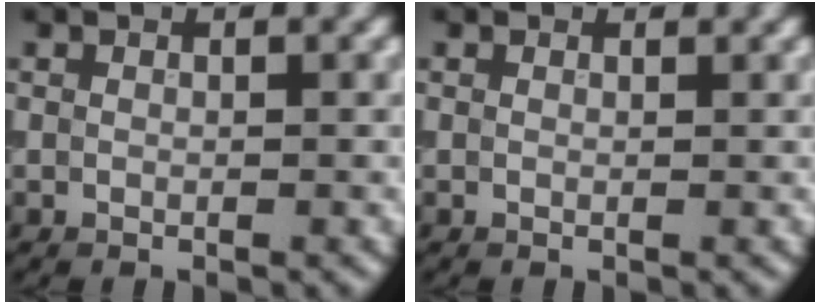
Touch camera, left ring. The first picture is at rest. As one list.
[{"total": 0.7, "force": [0.7, 0.2, 0.1], "torque": [-0.002, -0.005, 0.005]}]